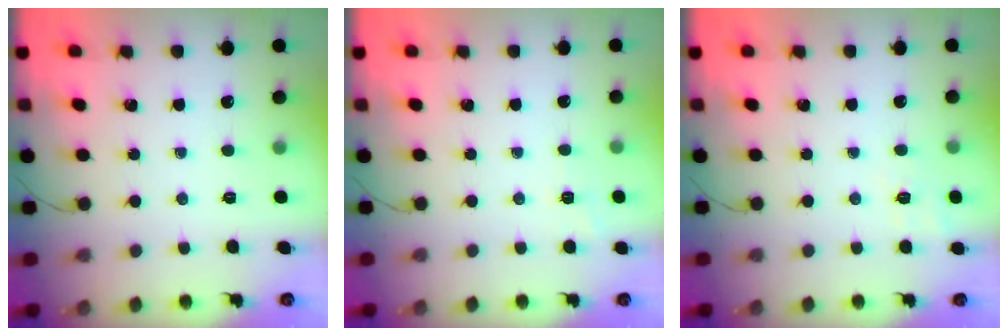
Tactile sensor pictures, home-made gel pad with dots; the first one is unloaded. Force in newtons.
{"total": 1.8, "press": 1.1, "slide": 1.4}
{"total": 7.7, "press": 7.5, "slide": 1.9}